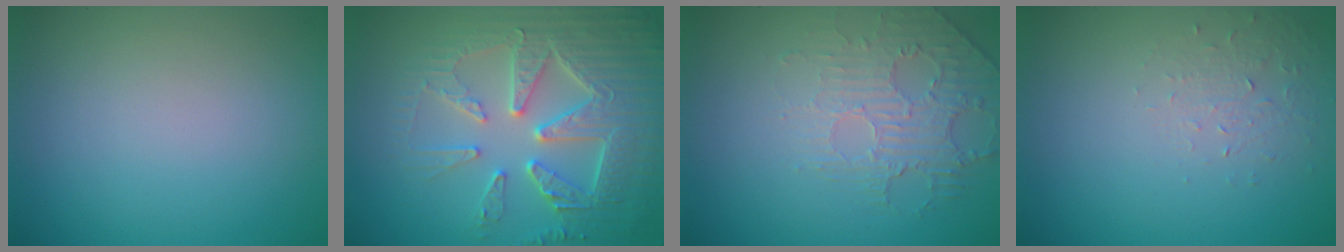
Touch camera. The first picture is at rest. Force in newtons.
{"total": 7.2, "press": 5.9, "slide": 4.2}
{"total": 2.3, "press": 1.5, "slide": 1.7}
{"total": 1.3, "press": 0.6, "slide": 1.2}